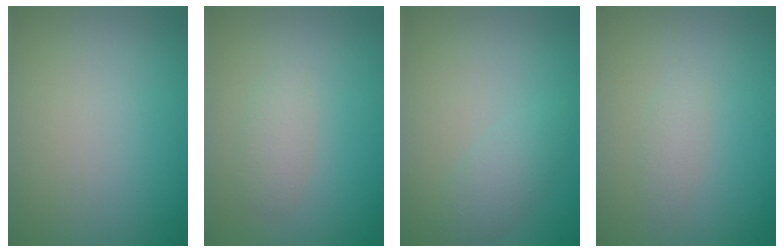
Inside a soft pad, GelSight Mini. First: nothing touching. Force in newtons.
{"total": 1.4, "press": 1.4, "slide": 0.1}
{"total": 1.9, "press": 1.9, "slide": 0.1}
{"total": 0.9, "press": 0.9, "slide": 0.0}